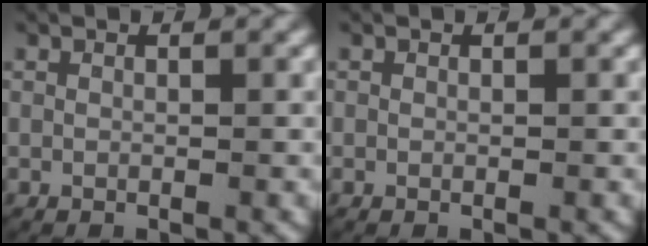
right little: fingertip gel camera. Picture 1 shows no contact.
{"total": 0.0}